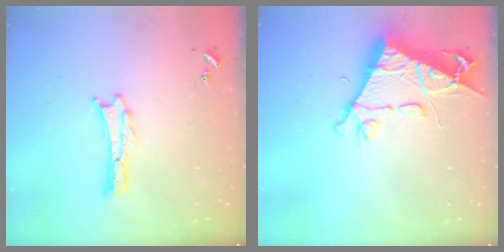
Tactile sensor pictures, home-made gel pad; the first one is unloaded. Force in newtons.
{"total": 10.1, "press": 10.0, "slide": 1.3}